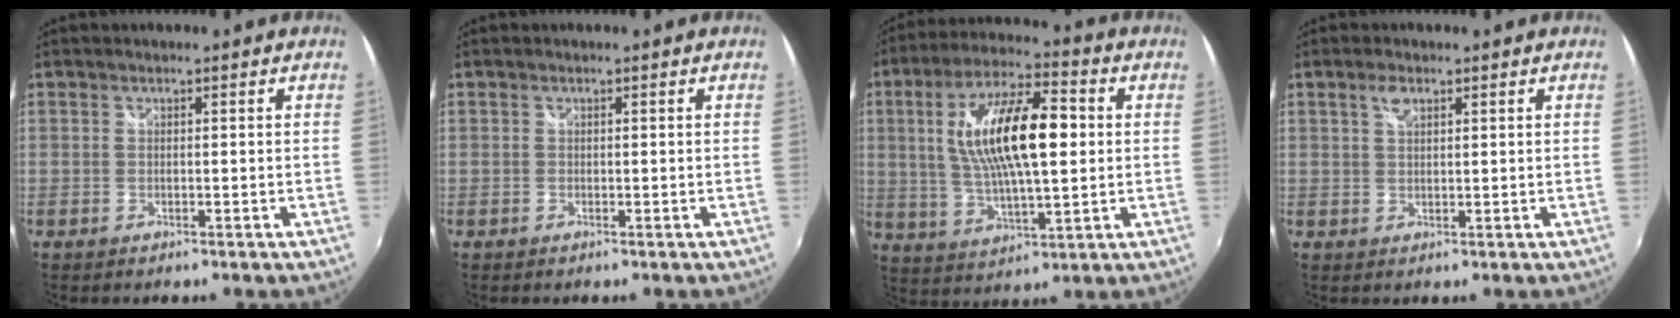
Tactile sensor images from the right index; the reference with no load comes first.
{"total": 0.0}
{"total": 17.5, "force": [2.6, 5.8, 16.3], "torque": [-0.298, 0.014, 0.047]}
{"total": 2.4, "force": [1.3, 1.1, 1.7], "torque": [-0.031, 0.004, 0.022]}